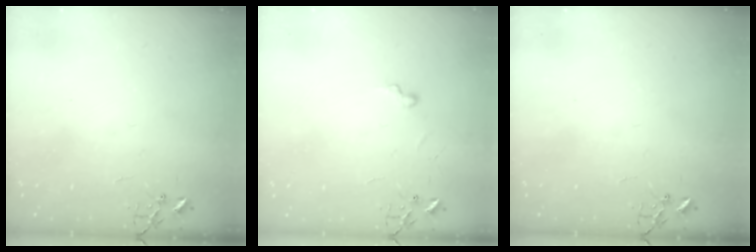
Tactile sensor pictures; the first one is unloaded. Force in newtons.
{"total": 5.2, "press": 5.2, "slide": 0.5}
{"total": 0.0}